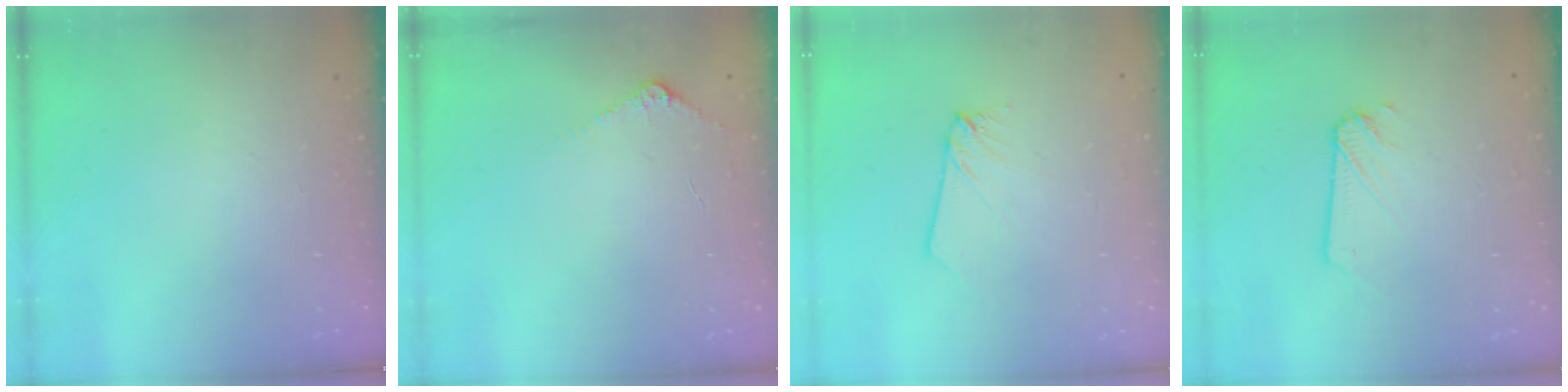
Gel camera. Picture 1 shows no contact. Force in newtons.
{"total": 6.0, "press": 5.9, "slide": 0.7}
{"total": 3.1, "press": 3.0, "slide": 0.3}
{"total": 1.9, "press": 1.9, "slide": 0.3}